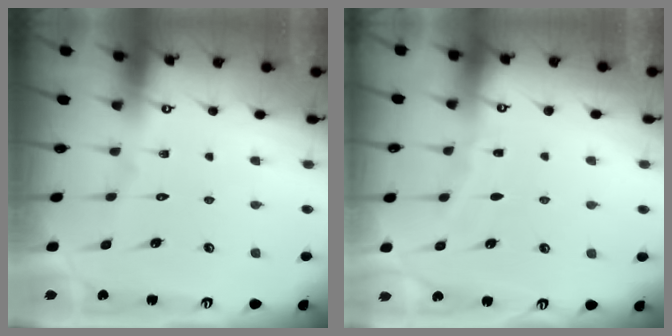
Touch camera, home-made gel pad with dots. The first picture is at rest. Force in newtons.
{"total": 3.0, "press": 3.0, "slide": 0.4}